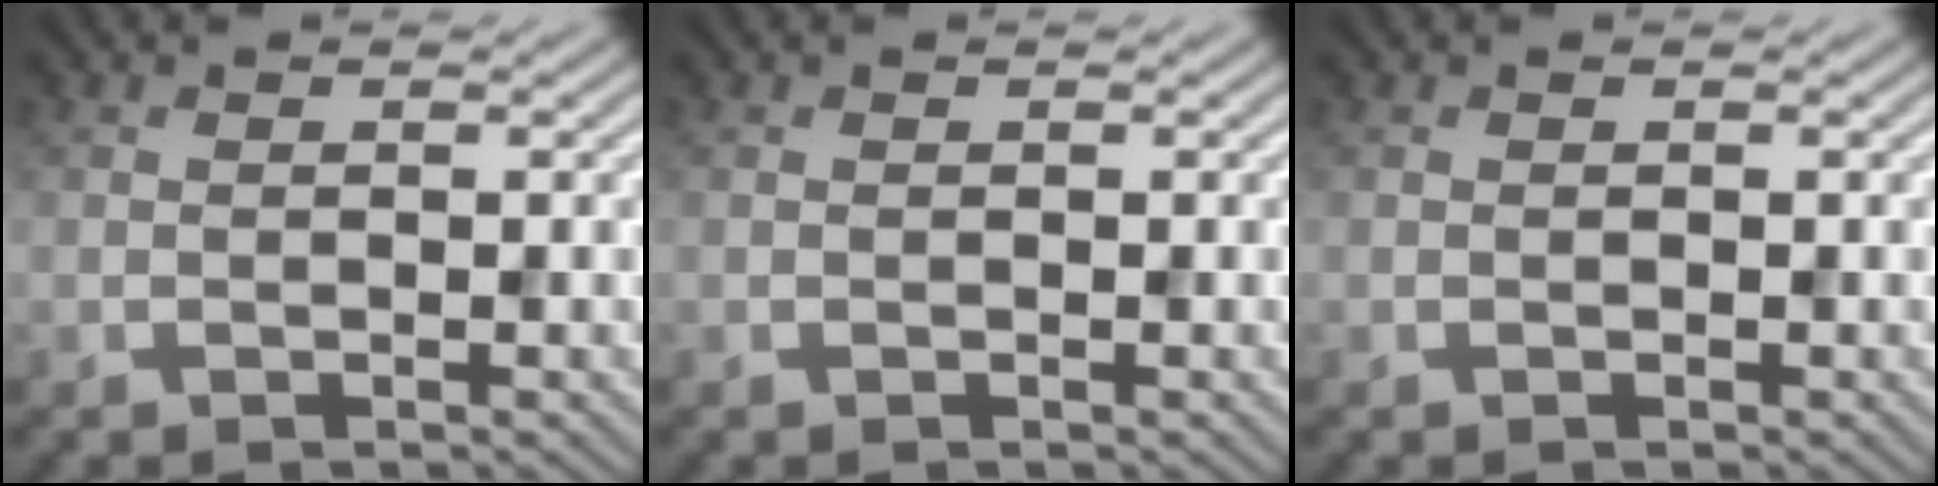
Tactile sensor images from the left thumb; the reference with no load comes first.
{"total": 0.0}
{"total": 0.0}